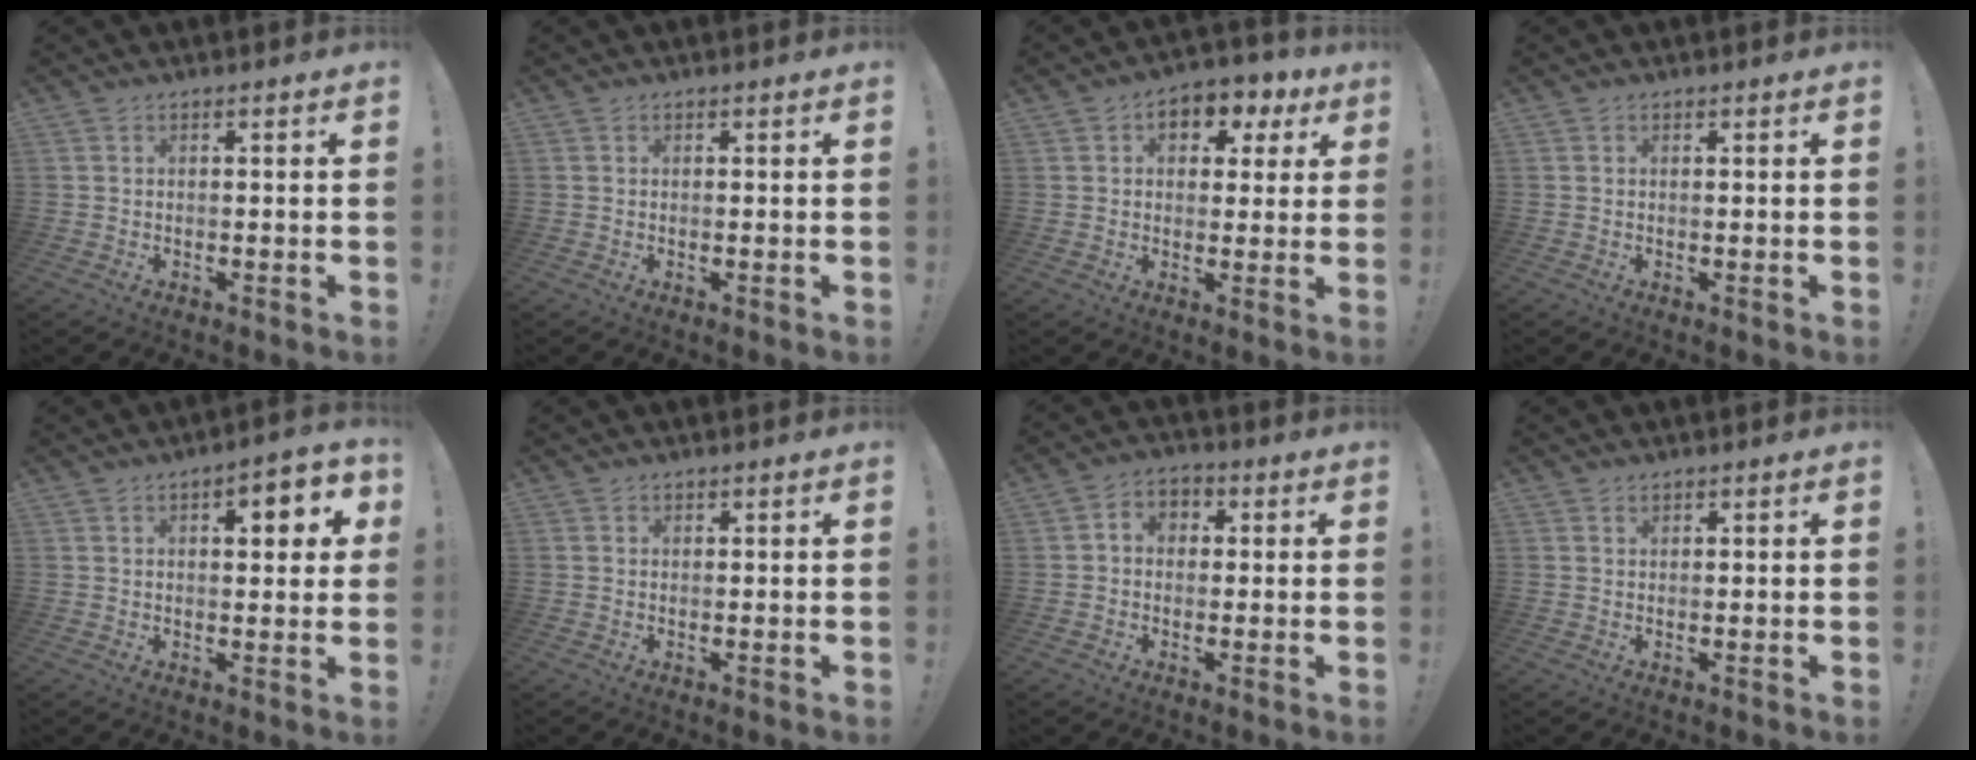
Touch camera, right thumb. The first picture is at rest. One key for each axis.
{"total": 0.0}
{"total": 7.5, "fx": 2.5, "fy": 5.6, "fz": 4.3, "tx": -0.044, "ty": -0.009, "tz": 0.046}
{"total": 0.0}
{"total": 6.1, "fx": 2.0, "fy": 2.8, "fz": 5.1, "tx": -0.055, "ty": -0.010, "tz": 0.024}
{"total": 0.8, "fx": 0.6, "fy": 0.4, "fz": -0.2, "tx": 0.010, "ty": -0.002, "tz": 0.011}
{"total": 4.5, "fx": 0.2, "fy": 3.8, "fz": 2.3, "tx": -0.030, "ty": 0.007, "tz": 0.004}
{"total": 1.1, "fx": 1.0, "fy": 0.5, "fz": 0.1, "tx": 0.006, "ty": -0.002, "tz": 0.017}